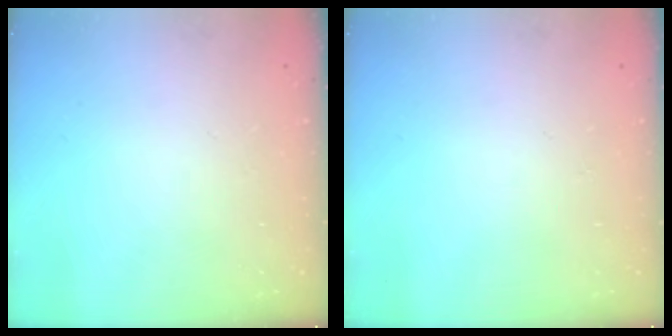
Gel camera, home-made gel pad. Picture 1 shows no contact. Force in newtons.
{"total": 0.0}